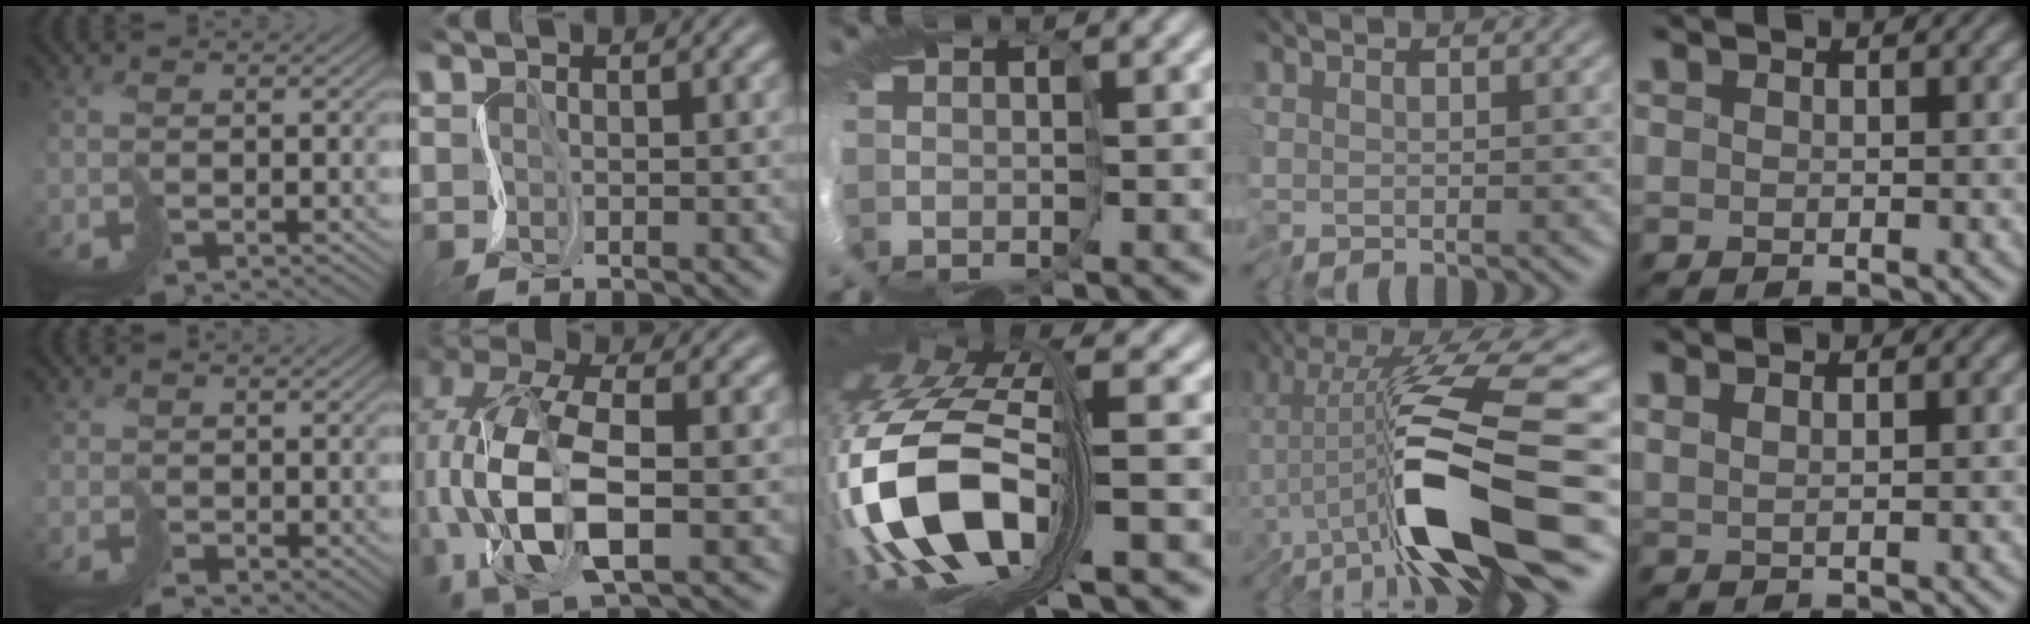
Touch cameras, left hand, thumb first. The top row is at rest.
{"thumb": {"total": 1.6, "force": [0.2, 1.4, 0.9], "torque": [-0.020, -0.004, 0.009]}, "index": {"total": 10.5, "force": [-2.4, 5.3, 8.7], "torque": [-0.194, 0.000, -0.048]}, "middle": {"total": 11.7, "force": [-4.1, 4.1, 10.1], "torque": [-0.277, -0.009, -0.067]}, "ring": {"total": 13.1, "force": [-5.2, 2.3, 11.8], "torque": [-0.203, 0.011, -0.094]}, "little": {"total": 2.8, "force": [1.7, 1.0, 2.0], "torque": [-0.008, 0.019, -0.005]}}